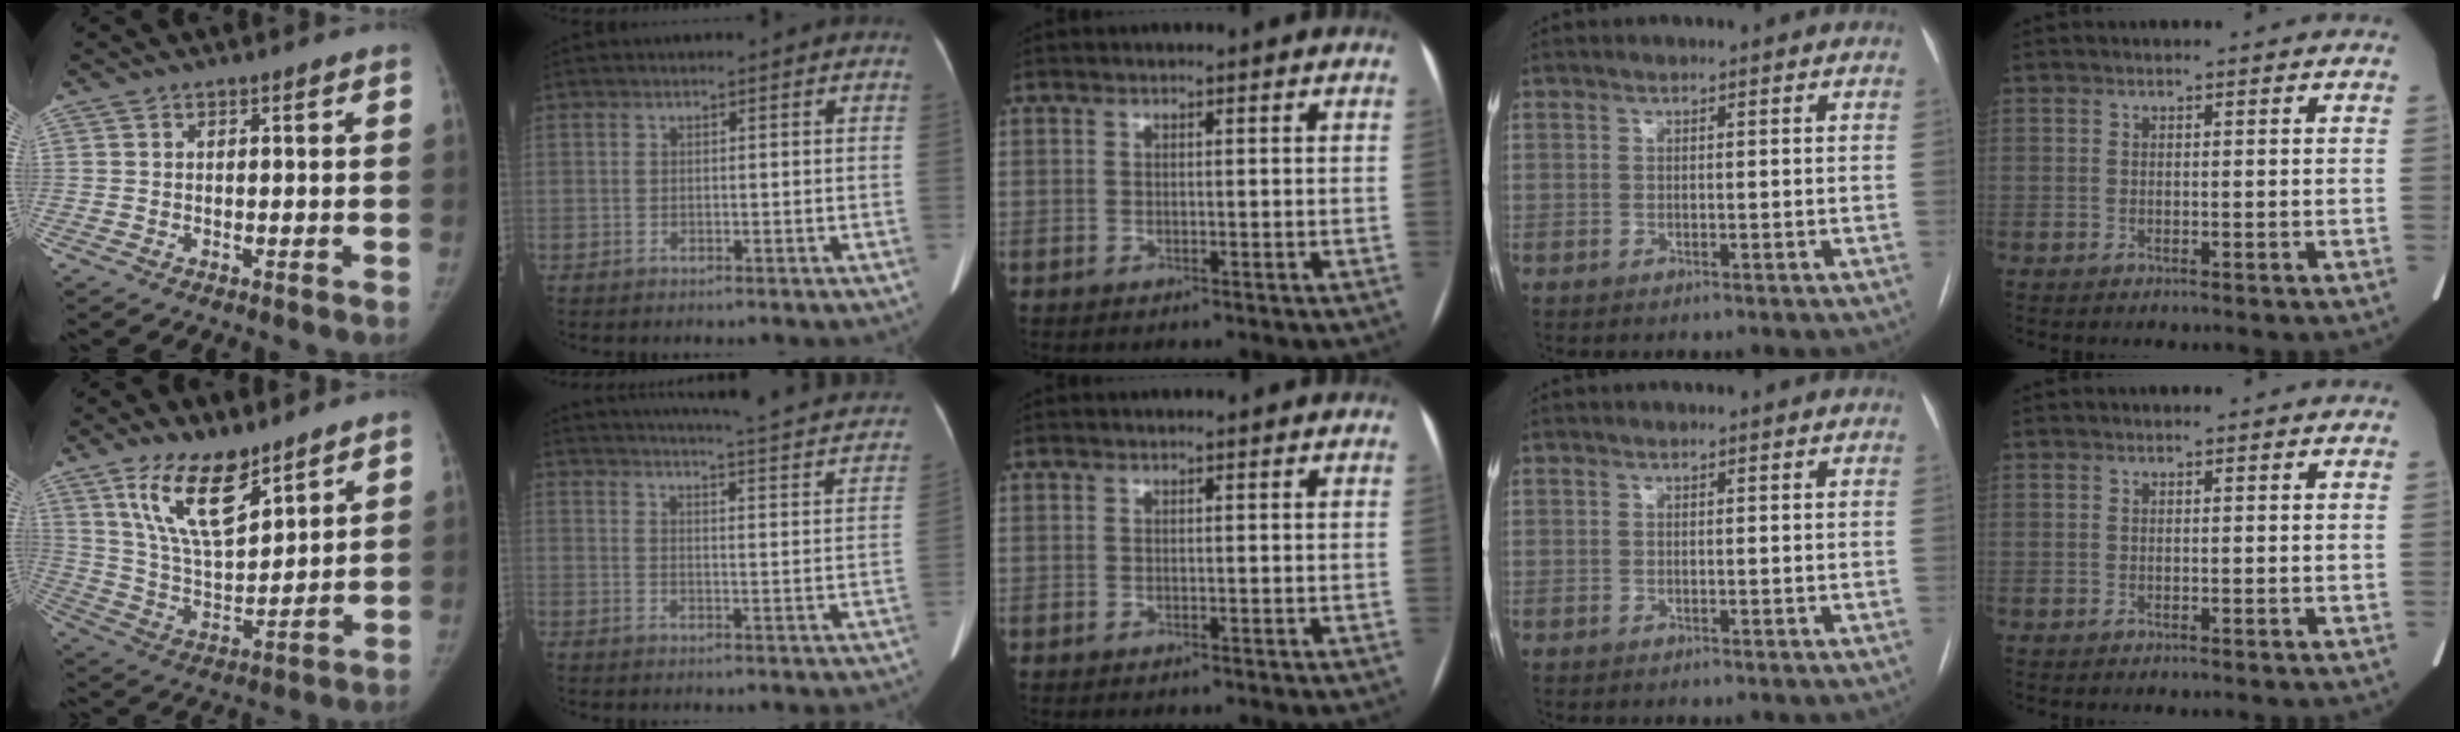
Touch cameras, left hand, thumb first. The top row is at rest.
{"thumb": {"total": 14.9, "force": [9.5, 6.1, 9.6], "torque": [-0.143, -0.057, 0.187]}, "index": {"total": 27.0, "force": [25.1, 2.5, 9.6], "torque": [-0.146, -0.060, 0.294]}}